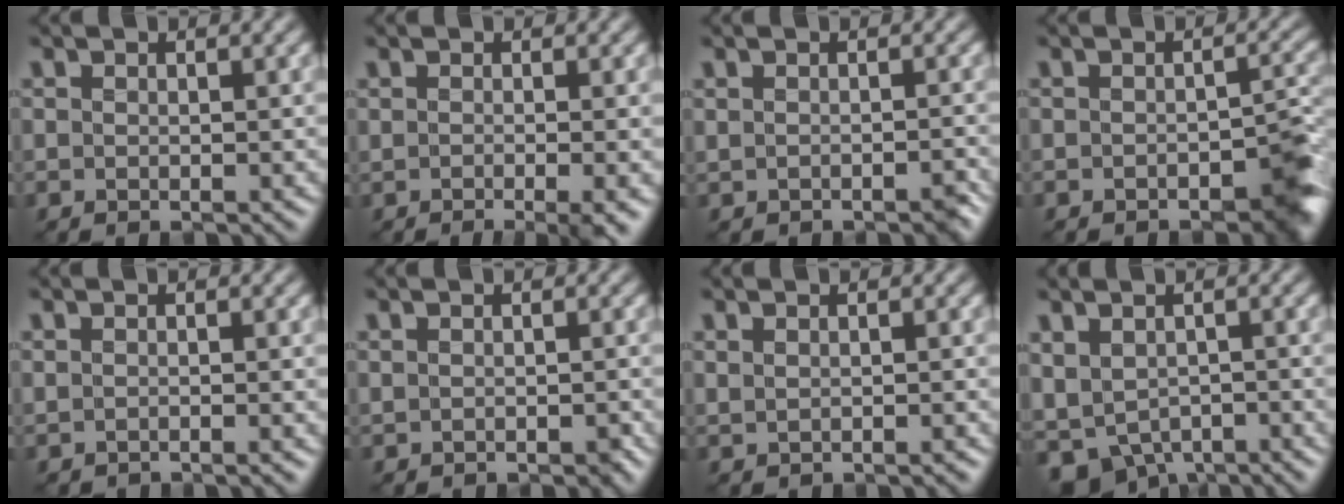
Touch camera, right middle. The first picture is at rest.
{"total": 1.4, "force": [-0.6, -0.1, 1.3], "torque": [-0.024, 0.000, -0.010]}
{"total": 1.6, "force": [-0.7, 0.9, 1.1], "torque": [-0.015, -0.007, -0.008]}
{"total": 5.7, "force": [-2.9, 2.8, 4.1], "torque": [-0.038, -0.012, -0.042]}
{"total": 0.0}
{"total": 1.6, "force": [-0.4, 1.0, 1.1], "torque": [-0.019, -0.007, -0.002]}
{"total": 0.8, "force": [0.3, 0.5, 0.6], "torque": [-0.011, -0.003, 0.011]}
{"total": 7.5, "force": [-3.3, 5.1, 4.3], "torque": [-0.087, -0.025, -0.057]}